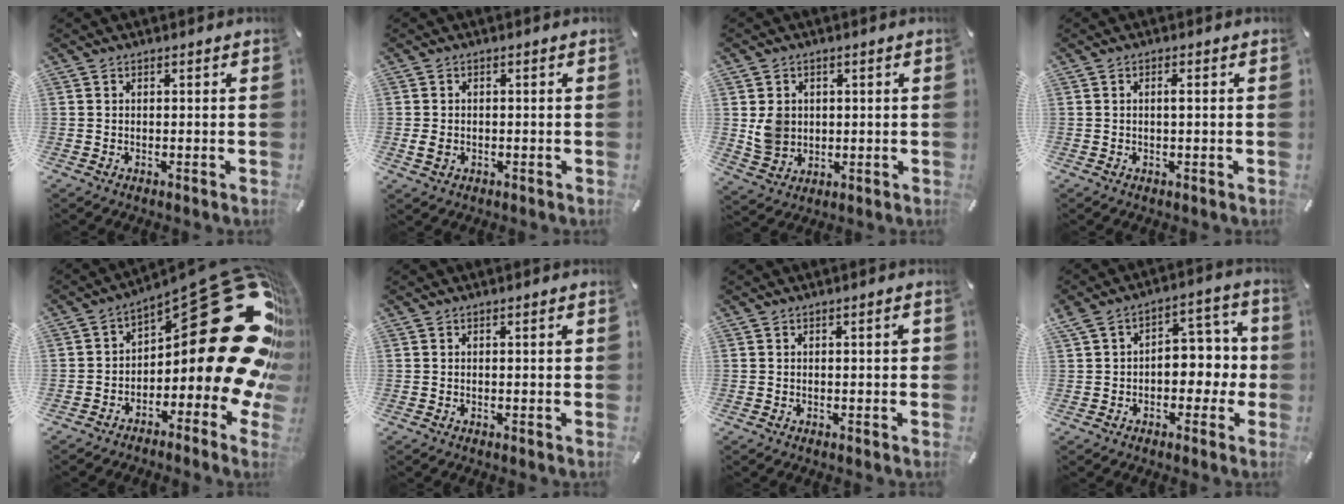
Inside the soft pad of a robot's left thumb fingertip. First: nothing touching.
{"total": 2.6, "force": [-0.6, 2.0, 1.6], "torque": [-0.036, 0.001, -0.012]}
{"total": 6.0, "force": [0.9, 5.7, 1.7], "torque": [-0.027, 0.002, 0.016]}
{"total": 1.8, "force": [0.2, 0.5, 1.7], "torque": [-0.034, 0.000, 0.002]}
{"total": 37.3, "force": [9.7, 17.3, 31.5], "torque": [-0.361, -0.115, 0.208]}
{"total": 1.1, "force": [0.2, 0.2, 1.0], "torque": [-0.020, 0.001, 0.002]}
{"total": 2.0, "force": [0.2, 0.6, 1.9], "torque": [-0.027, 0.002, -0.001]}
{"total": 9.2, "force": [-0.7, 7.0, 5.9], "torque": [-0.071, 0.008, -0.017]}